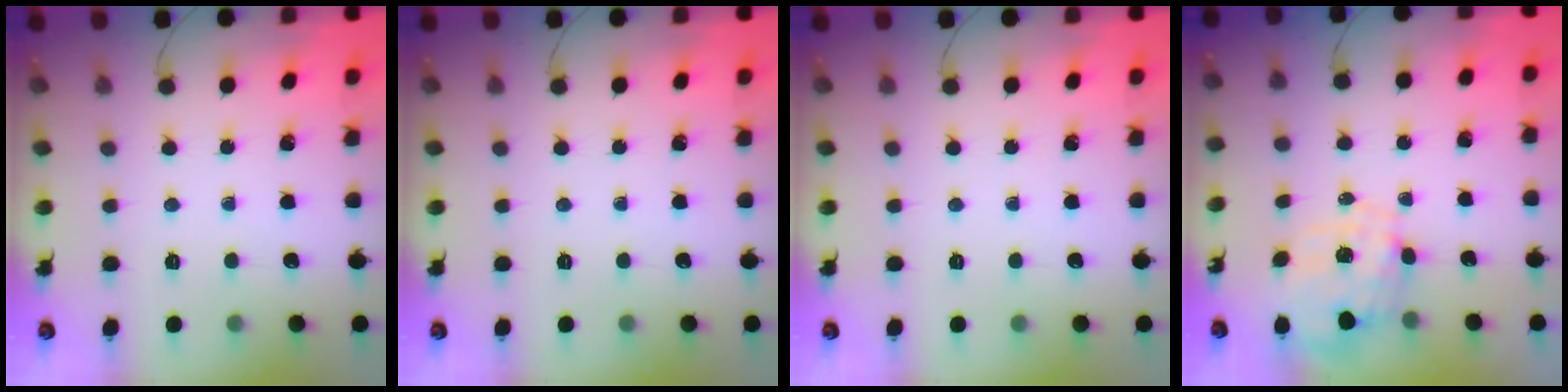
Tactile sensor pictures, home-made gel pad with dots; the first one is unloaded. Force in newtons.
{"total": 0.0}
{"total": 0.0}
{"total": 1.8, "press": 1.4, "slide": 1.1}